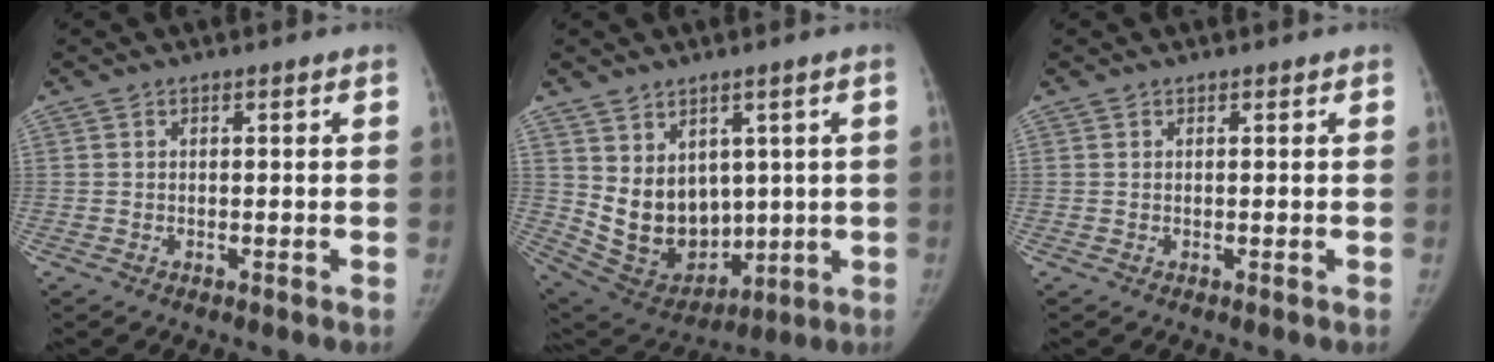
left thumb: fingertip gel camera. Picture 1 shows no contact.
{"total": 13.0, "force": [1.8, 10.1, 8.0], "torque": [-0.095, -0.015, 0.076]}
{"total": 0.0}